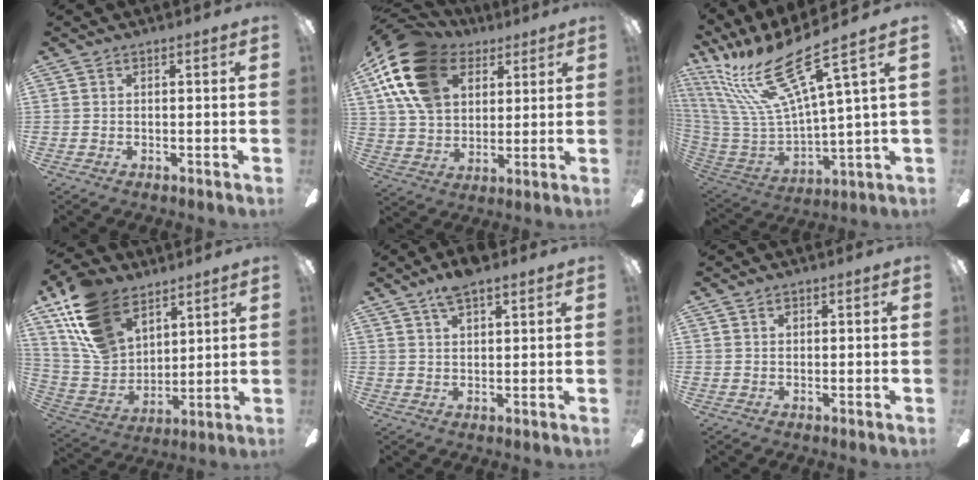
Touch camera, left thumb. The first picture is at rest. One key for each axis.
{"total": 19.7, "fx": 9.4, "fy": 13.4, "fz": 11.0, "tx": -0.244, "ty": -0.027, "tz": 0.174}
{"total": 25.4, "fx": 14.7, "fy": 6.7, "fz": 19.6, "tx": -0.411, "ty": -0.091, "tz": 0.240}
{"total": 17.5, "fx": 11.6, "fy": 10.6, "fz": 7.8, "tx": -0.186, "ty": -0.046, "tz": 0.226}
{"total": 5.8, "fx": 4.4, "fy": 1.5, "fz": 3.3, "tx": -0.065, "ty": -0.014, "tz": 0.078}
{"total": 0.8, "fx": 0.4, "fy": 0.6, "fz": 0.3, "tx": -0.006, "ty": 0.002, "tz": 0.008}